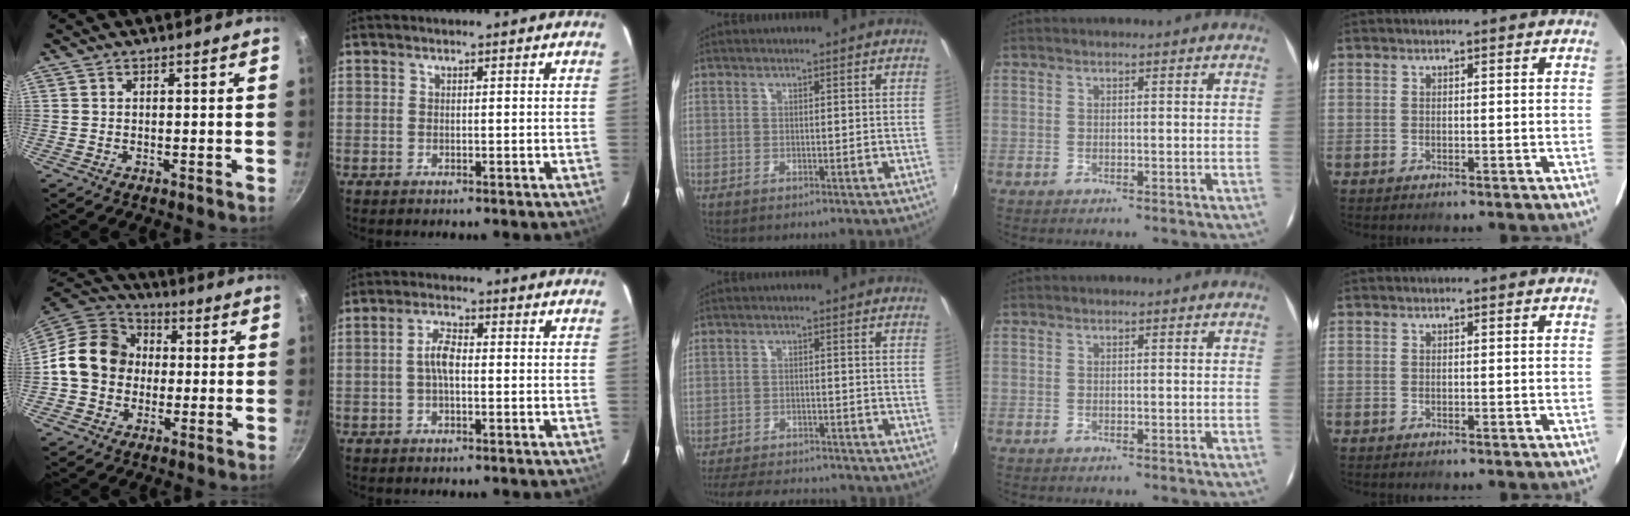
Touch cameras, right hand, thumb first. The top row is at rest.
{"thumb": {"total": 14.7, "force": [0.1, 12.5, 7.7], "torque": [-0.099, 0.030, -0.016]}, "index": {"total": 3.9, "force": [-0.4, 1.6, 3.6], "torque": [-0.074, 0.011, -0.008]}, "middle": {"total": 13.5, "force": [-12.0, 3.8, 5.0], "torque": [-0.121, -0.006, -0.177]}}